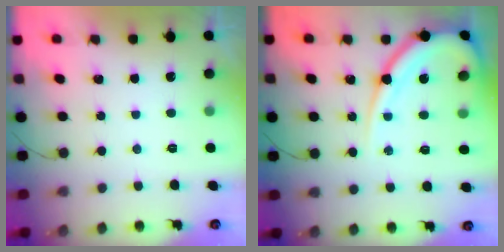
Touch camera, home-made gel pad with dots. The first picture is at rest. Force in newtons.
{"total": 13.4, "press": 13.3, "slide": 1.5}